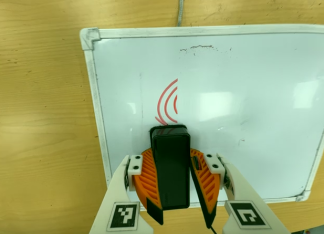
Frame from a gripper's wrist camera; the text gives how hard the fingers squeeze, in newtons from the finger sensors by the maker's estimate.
{"total": 10.7, "left": 10.7, "right": 10.8}